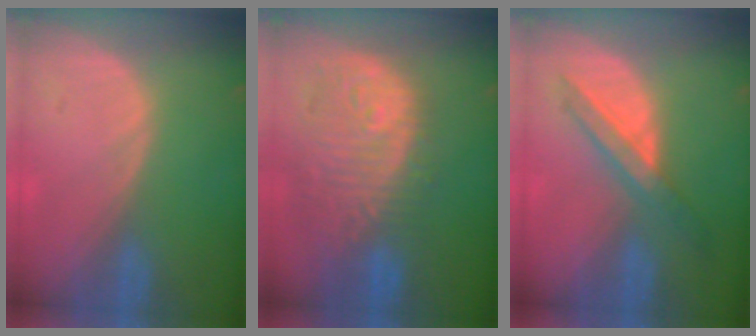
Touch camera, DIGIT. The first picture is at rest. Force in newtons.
{"total": 12.0, "press": 10.7, "slide": 5.5}
{"total": 5.9, "press": 5.7, "slide": 1.5}